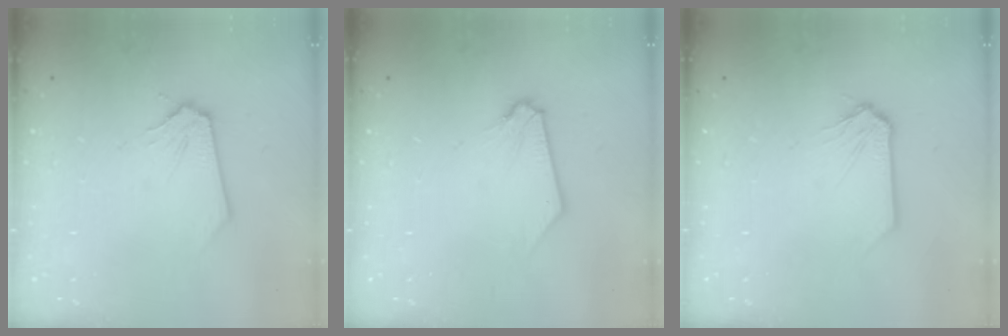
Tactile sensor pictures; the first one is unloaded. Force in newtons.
{"total": 0.0}
{"total": 1.1, "press": 1.1, "slide": 0.2}